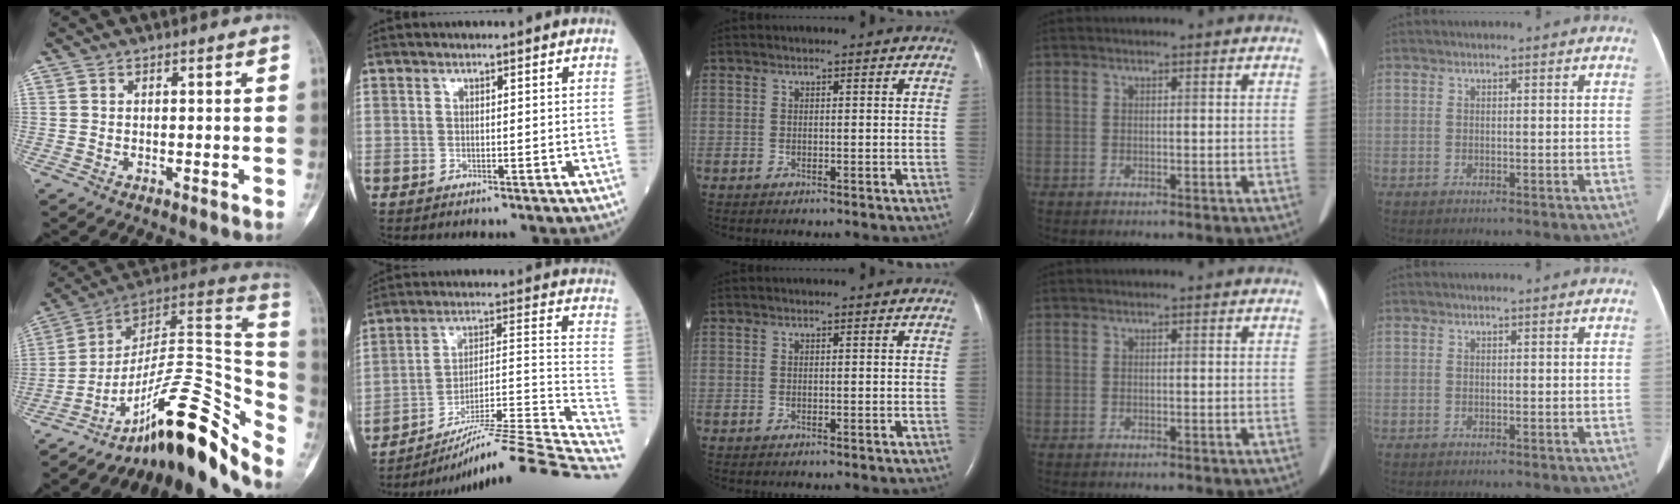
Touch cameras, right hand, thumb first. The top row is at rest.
{"thumb": {"total": 25.7, "force": [-17.4, 7.1, 17.6], "torque": [-0.193, 0.133, -0.267]}, "index": {"total": 25.9, "force": [-21.4, -0.8, 14.6], "torque": [-0.147, -0.003, -0.319]}}